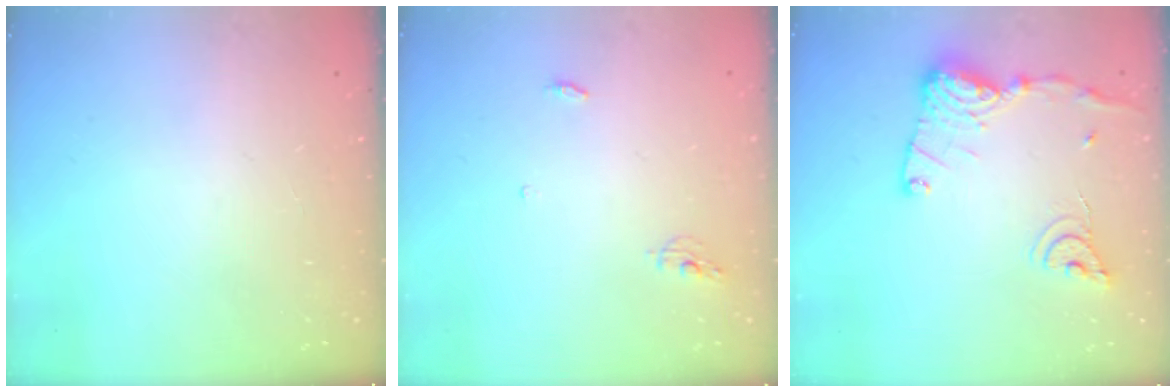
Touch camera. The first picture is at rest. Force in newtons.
{"total": 4.2, "press": 4.2, "slide": 0.4}
{"total": 15.3, "press": 15.3, "slide": 1.2}